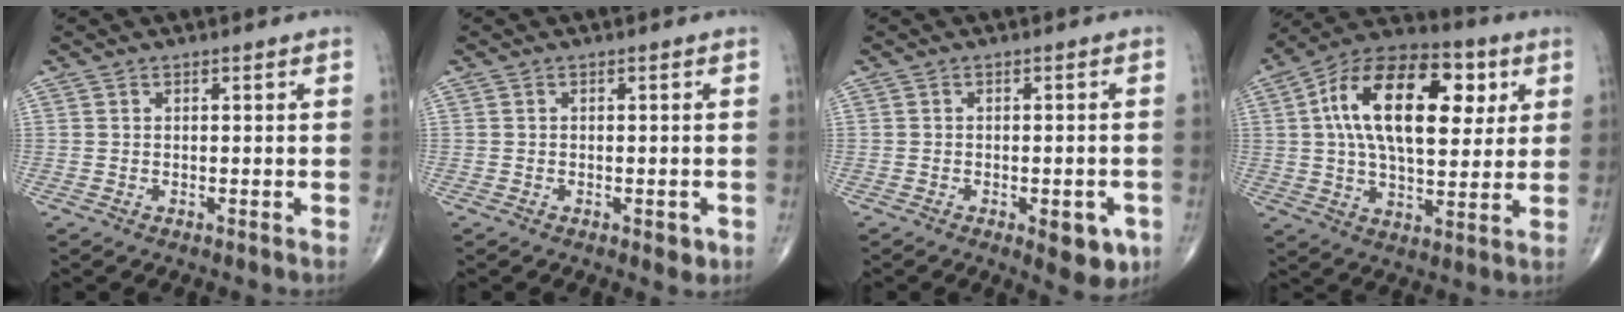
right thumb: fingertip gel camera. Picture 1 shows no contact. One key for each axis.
{"total": 2.1, "fx": -0.8, "fy": 1.1, "fz": 1.5, "tx": -0.012, "ty": 0.000, "tz": -0.009}
{"total": 6.5, "fx": -2.7, "fy": 2.8, "fz": 5.2, "tx": -0.048, "ty": 0.004, "tz": -0.027}
{"total": 22.9, "fx": 5.6, "fy": 12.2, "fz": 18.6, "tx": -0.286, "ty": 0.008, "tz": 0.082}